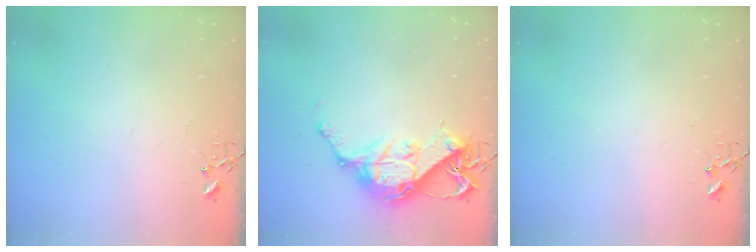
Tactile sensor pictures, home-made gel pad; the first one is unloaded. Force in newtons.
{"total": 13.2, "press": 13.2, "slide": 1.1}
{"total": 0.0}